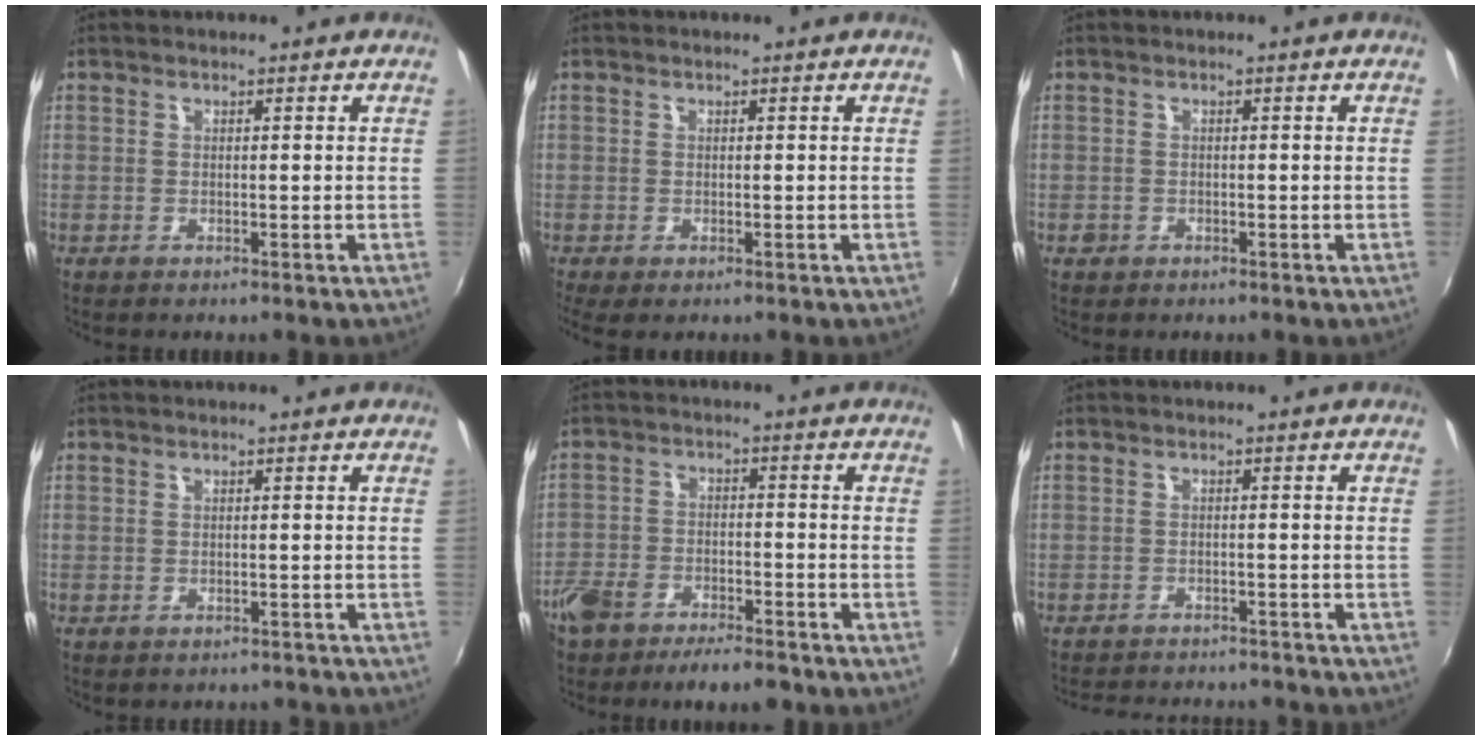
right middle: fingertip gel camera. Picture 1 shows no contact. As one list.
[{"total": 1.4, "force": [-0.4, 0.3, 1.3], "torque": [-0.025, -0.005, -0.005]}, {"total": 1.3, "force": [-0.7, 1.0, 0.3], "torque": [-0.008, -0.002, -0.011]}, {"total": 2.8, "force": [-2.5, 1.3, 0.7], "torque": [-0.011, -0.008, -0.028]}, {"total": 10.1, "force": [-7.8, 4.2, 4.9], "torque": [-0.119, -0.008, -0.135]}, {"total": 10.0, "force": [-9.1, 2.4, 3.2], "torque": [-0.077, -0.009, -0.129]}]